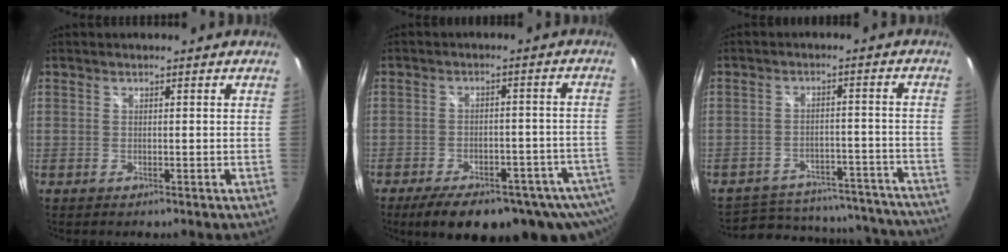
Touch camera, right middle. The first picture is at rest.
{"total": 19.8, "force": [-14.8, 7.2, 11.1], "torque": [-0.179, -0.036, -0.180]}
{"total": 24.3, "force": [-21.3, 8.8, 7.7], "torque": [-0.148, 0.028, -0.241]}